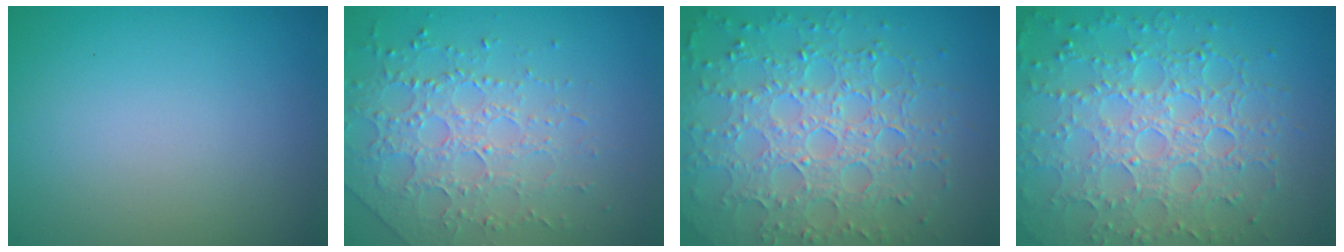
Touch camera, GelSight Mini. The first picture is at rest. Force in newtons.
{"total": 3.9, "press": 3.7, "slide": 1.0}
{"total": 7.8, "press": 5.7, "slide": 5.4}
{"total": 8.1, "press": 5.7, "slide": 5.8}